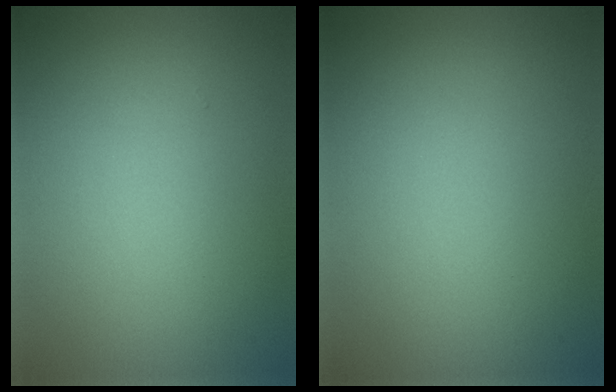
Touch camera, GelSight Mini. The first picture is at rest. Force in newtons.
{"total": 0.0}